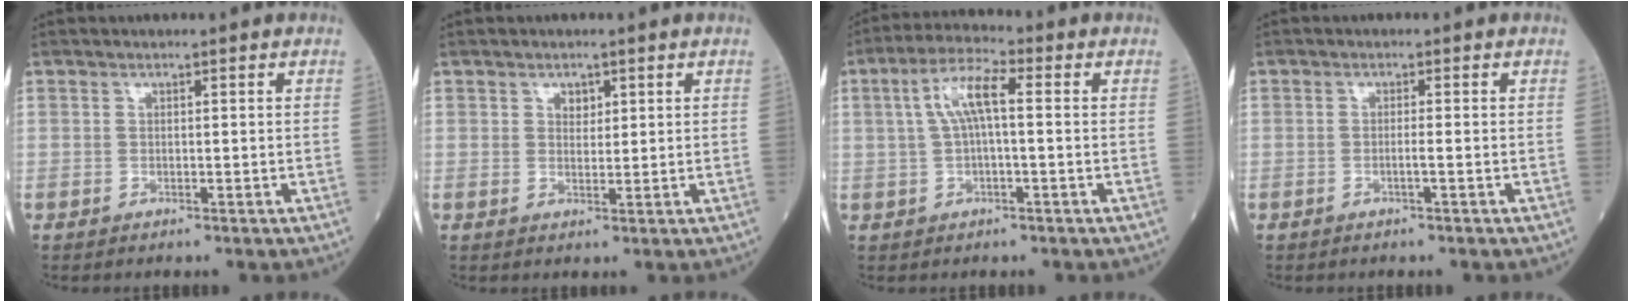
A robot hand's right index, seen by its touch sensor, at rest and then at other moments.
{"total": 1.8, "force": [0.9, 1.2, 0.9], "torque": [-0.011, 0.000, 0.015]}
{"total": 6.6, "force": [1.1, 1.5, 6.3], "torque": [-0.132, 0.024, 0.021]}
{"total": 1.1, "force": [-0.3, -0.2, 1.0], "torque": [-0.020, -0.001, -0.008]}